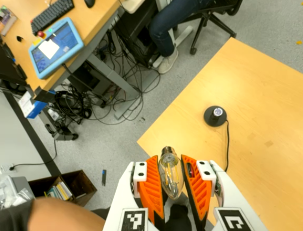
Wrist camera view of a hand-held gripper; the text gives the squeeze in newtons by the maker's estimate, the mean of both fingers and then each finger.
{"total": 11.9, "left": 11.5, "right": 12.3}